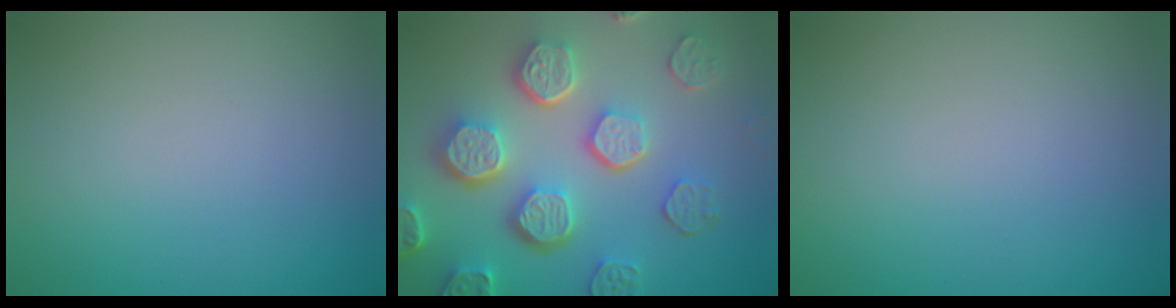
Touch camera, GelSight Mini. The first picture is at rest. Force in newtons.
{"total": 7.9, "press": 6.0, "slide": 5.0}
{"total": 0.0}